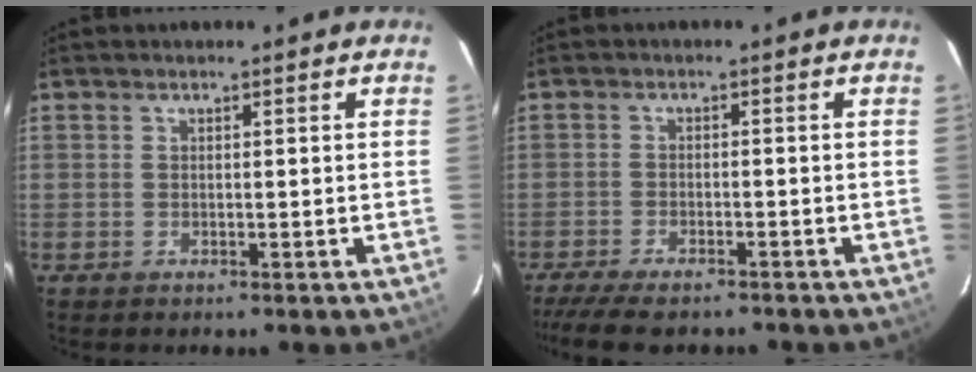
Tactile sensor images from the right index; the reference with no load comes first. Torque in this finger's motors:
{"motor_torque": [1.13, -1.00, 0.44, 0.08]}